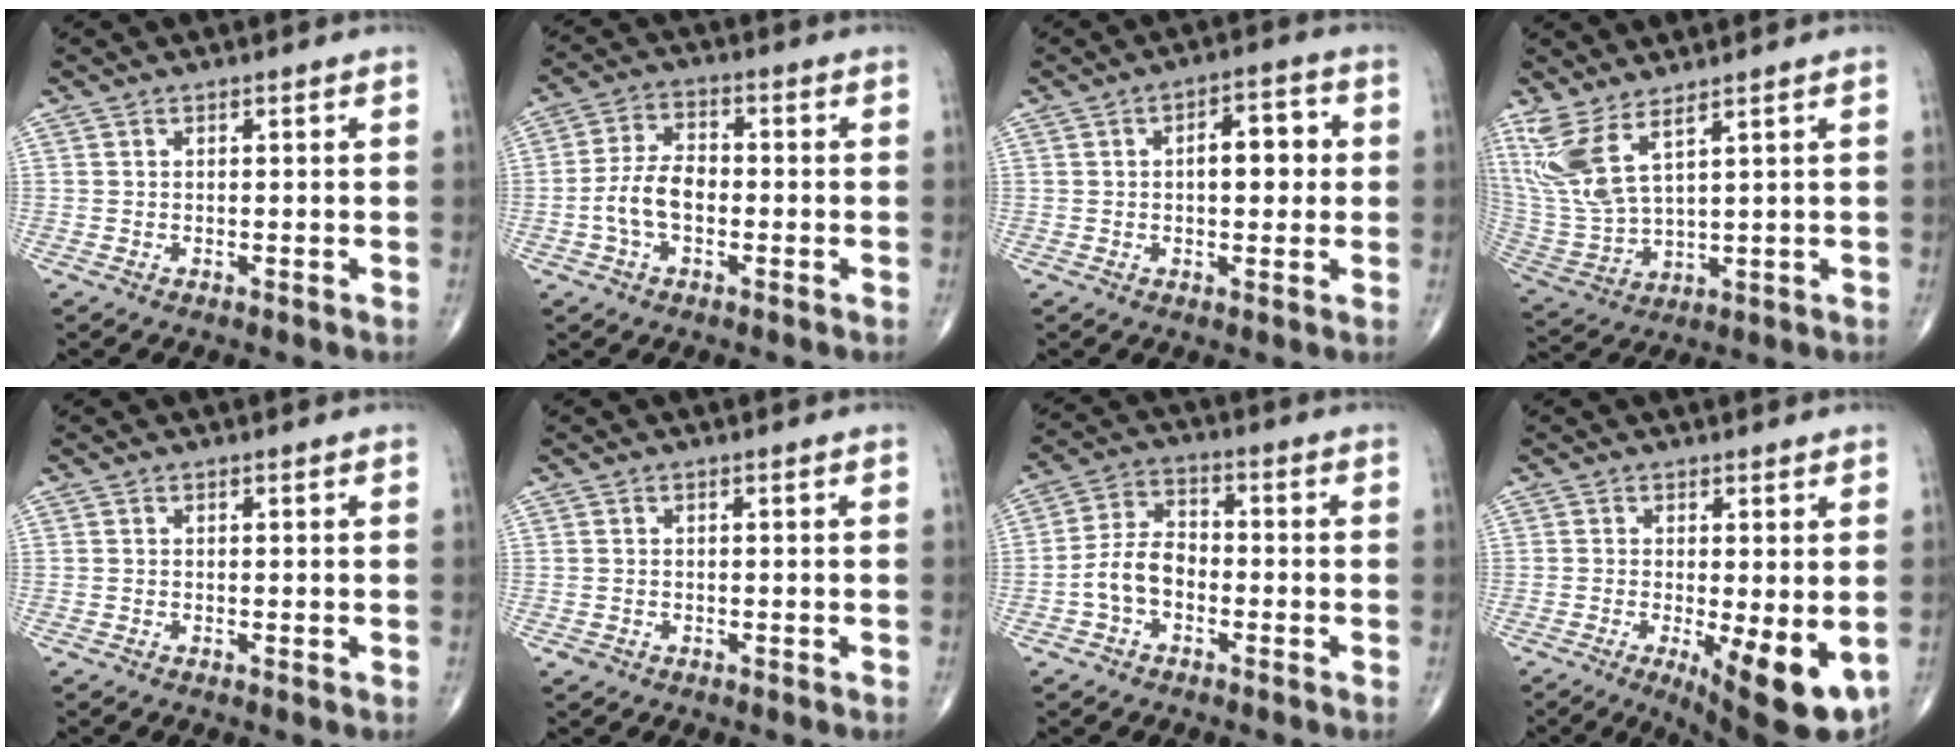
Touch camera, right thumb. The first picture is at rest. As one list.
[{"total": 7.8, "force": [-1.7, 4.6, 6.1], "torque": [-0.120, 0.023, -0.039]}, {"total": 7.6, "force": [0.8, 3.8, 6.5], "torque": [-0.071, 0.013, 0.006]}, {"total": 10.5, "force": [6.1, 3.3, 7.9], "torque": [-0.191, -0.030, 0.145]}, {"total": 0.0}, {"total": 0.8, "force": [-0.4, 0.7, 0.2], "torque": [-0.003, 0.001, -0.007]}, {"total": 7.7, "force": [-2.3, 5.1, 5.2], "torque": [-0.092, 0.032, -0.055]}, {"total": 11.6, "force": [-3.1, 3.6, 10.5], "torque": [-0.144, -0.023, -0.035]}]